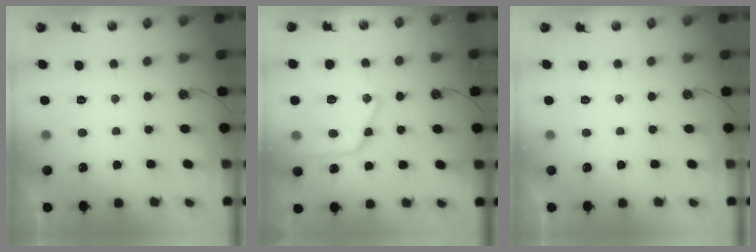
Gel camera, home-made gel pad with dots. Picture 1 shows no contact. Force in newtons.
{"total": 18.0, "press": 17.9, "slide": 1.8}
{"total": 0.0}